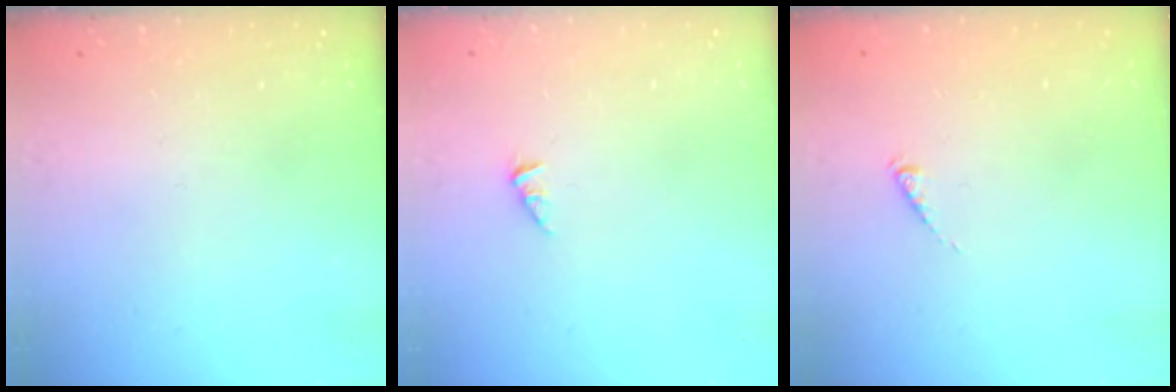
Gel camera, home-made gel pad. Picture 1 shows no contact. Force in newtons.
{"total": 0.0}
{"total": 0.0}